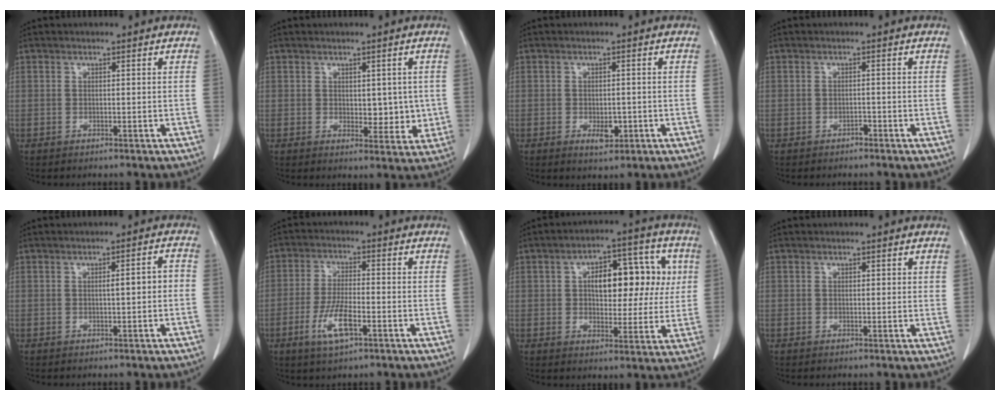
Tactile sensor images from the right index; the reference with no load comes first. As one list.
[{"total": 4.4, "force": [0.3, 2.7, 3.5], "torque": [-0.032, -0.007, 0.013]}, {"total": 2.8, "force": [-1.0, 1.4, 2.1], "torque": [-0.031, 0.001, -0.007]}, {"total": 0.8, "force": [-0.7, 0.3, 0.3], "torque": [-0.006, 0.001, -0.010]}, {"total": 2.8, "force": [-0.3, 0.5, 2.7], "torque": [-0.039, 0.007, -0.004]}, {"total": 7.0, "force": [-2.9, 1.7, 6.1], "torque": [-0.120, -0.007, -0.051]}, {"total": 12.4, "force": [2.6, 6.2, 10.4], "torque": [-0.142, 0.038, 0.041]}, {"total": 0.8, "force": [0.5, 0.4, 0.5], "torque": [0.001, -0.001, 0.003]}]